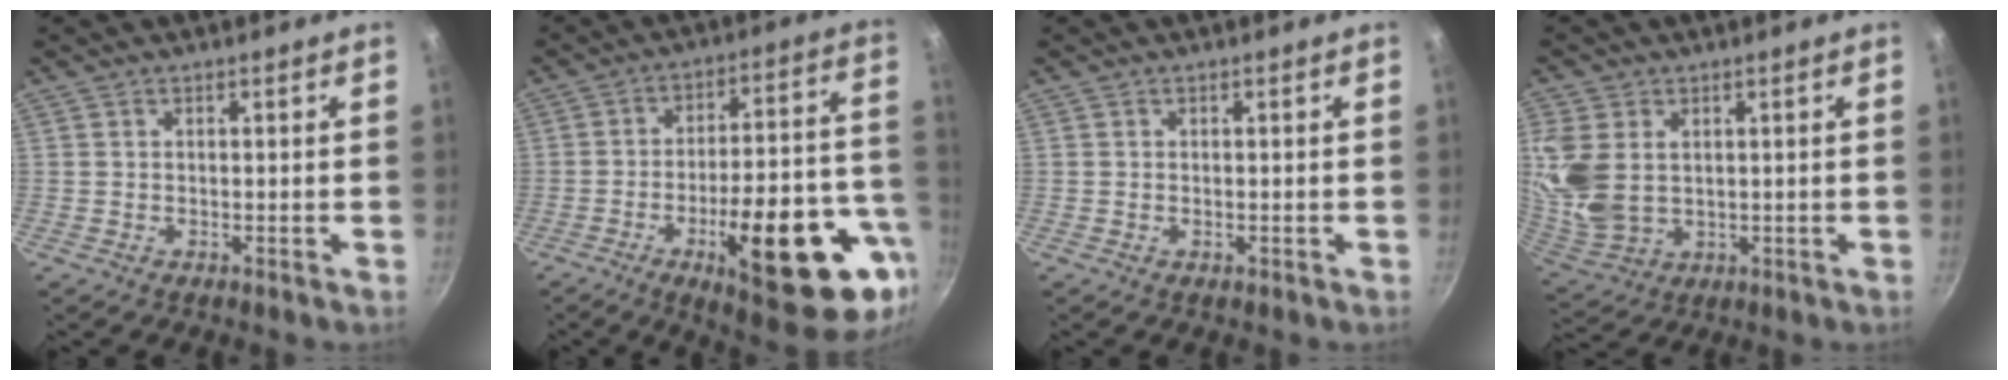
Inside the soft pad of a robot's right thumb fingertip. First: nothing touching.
{"total": 24.5, "force": [-8.8, 7.9, 21.5], "torque": [-0.270, 0.027, -0.120]}
{"total": 0.6, "force": [-0.2, 0.4, 0.5], "torque": [-0.007, 0.001, -0.002]}
{"total": 13.5, "force": [2.7, 9.5, 9.1], "torque": [-0.199, -0.015, 0.067]}